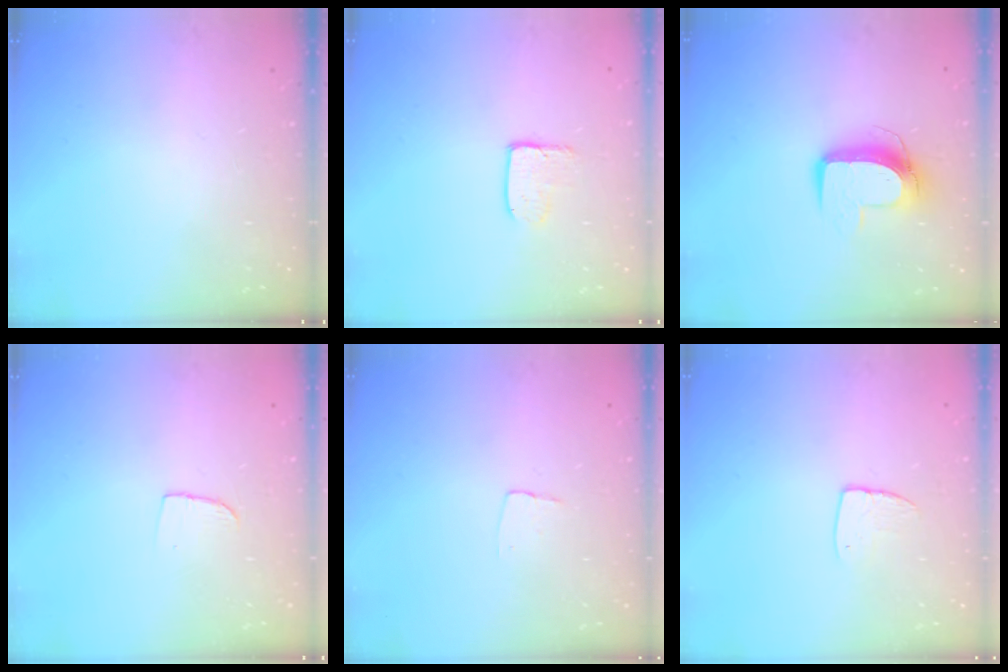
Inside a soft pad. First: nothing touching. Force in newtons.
{"total": 4.1, "press": 4.1, "slide": 0.3}
{"total": 10.2, "press": 10.2, "slide": 0.6}
{"total": 3.8, "press": 3.8, "slide": 0.4}
{"total": 3.4, "press": 3.4, "slide": 0.2}
{"total": 6.1, "press": 6.1, "slide": 0.4}